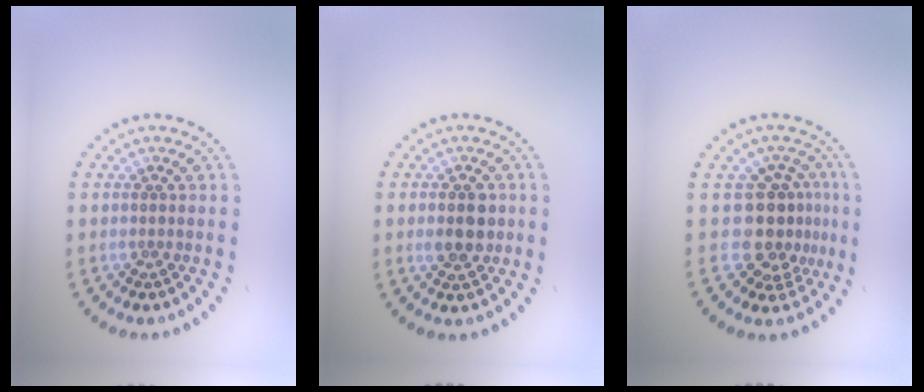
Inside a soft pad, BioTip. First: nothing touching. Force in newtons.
{"total": 2.8, "press": 2.8, "slide": 0.3}
{"total": 4.0, "press": 3.2, "slide": 2.4}